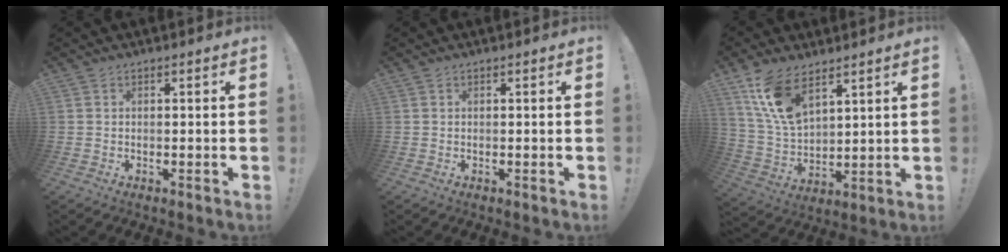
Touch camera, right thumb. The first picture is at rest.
{"total": 0.0}
{"total": 13.7, "force": [8.9, 6.5, 8.1], "torque": [-0.165, -0.046, 0.171]}